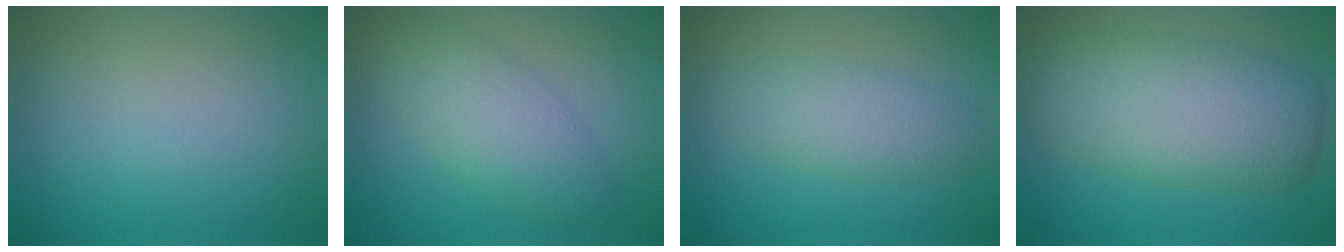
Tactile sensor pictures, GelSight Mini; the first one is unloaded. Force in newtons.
{"total": 4.4, "press": 4.4, "slide": 0.1}
{"total": 3.2, "press": 3.2, "slide": 0.2}
{"total": 8.9, "press": 8.9, "slide": 0.1}